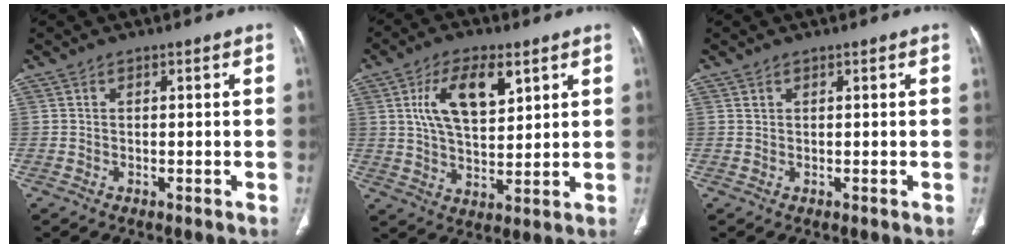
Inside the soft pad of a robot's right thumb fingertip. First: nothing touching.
{"total": 11.8, "force": [4.7, 5.6, 9.3], "torque": [-0.152, -0.013, 0.088]}
{"total": 0.5, "force": [0.4, 0.3, 0.2], "torque": [-0.002, -0.002, 0.007]}